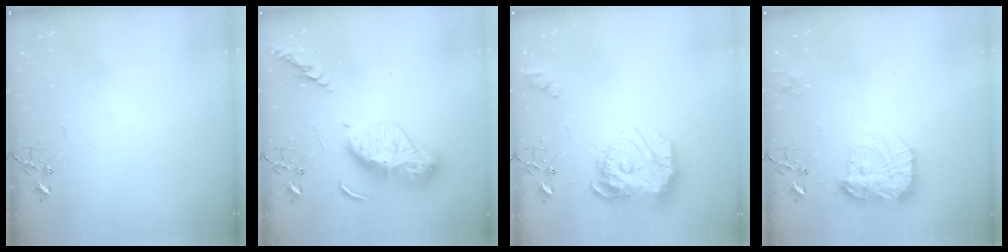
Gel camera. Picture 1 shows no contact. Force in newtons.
{"total": 16.9, "press": 16.8, "slide": 1.6}
{"total": 20.9, "press": 20.8, "slide": 2.0}
{"total": 19.0, "press": 19.0, "slide": 1.7}